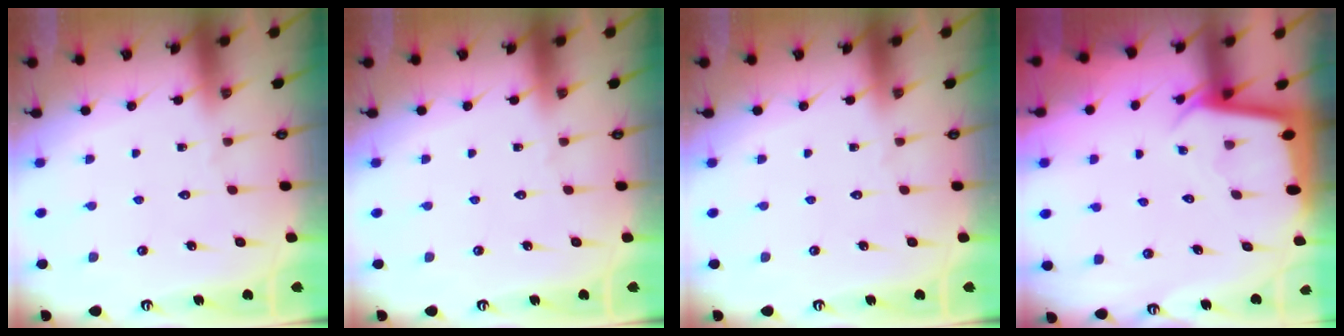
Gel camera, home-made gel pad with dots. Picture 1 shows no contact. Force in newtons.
{"total": 0.0}
{"total": 0.0}
{"total": 2.5, "press": 2.5, "slide": 0.1}